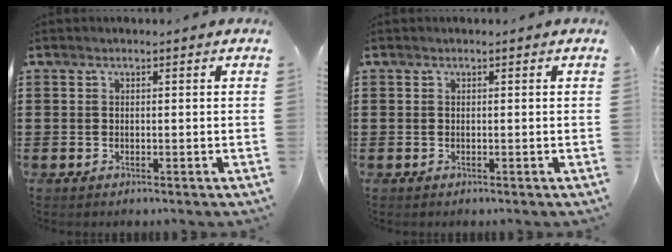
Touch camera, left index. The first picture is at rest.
{"total": 0.0}